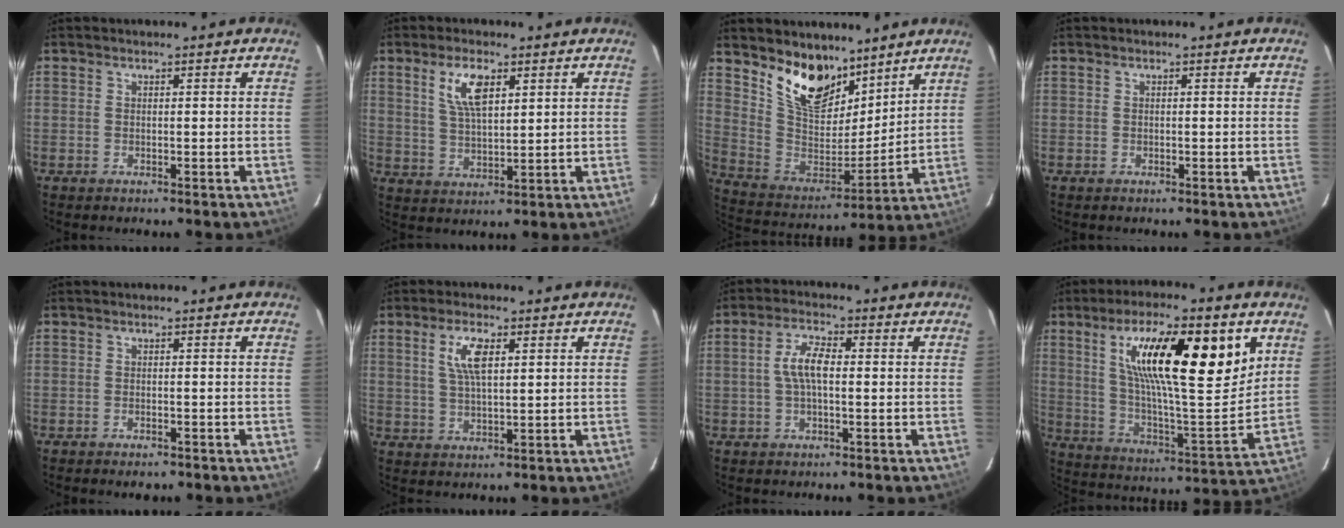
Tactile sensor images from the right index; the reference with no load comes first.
{"total": 7.2, "force": [3.3, 3.1, 5.7], "torque": [-0.107, 0.006, 0.069]}
{"total": 15.7, "force": [11.0, 8.0, 7.8], "torque": [-0.162, -0.007, 0.211]}
{"total": 0.0}
{"total": 2.2, "force": [-1.7, 1.1, 1.0], "torque": [-0.021, -0.002, -0.025]}
{"total": 5.9, "force": [2.1, 2.1, 5.1], "torque": [-0.097, 0.006, 0.041]}
{"total": 5.6, "force": [0.0, 2.2, 5.1], "torque": [-0.105, 0.012, -0.002]}
{"total": 23.8, "force": [9.7, 6.5, 20.8], "torque": [-0.336, 0.010, 0.163]}